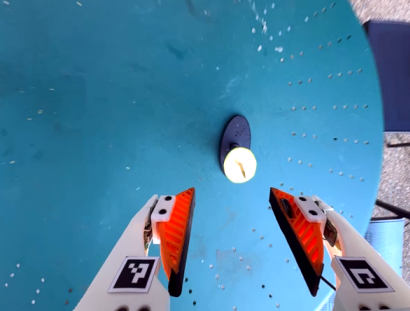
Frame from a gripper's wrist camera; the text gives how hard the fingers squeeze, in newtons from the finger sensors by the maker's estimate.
{"total": 0.5, "left": 0.4, "right": 0.7}